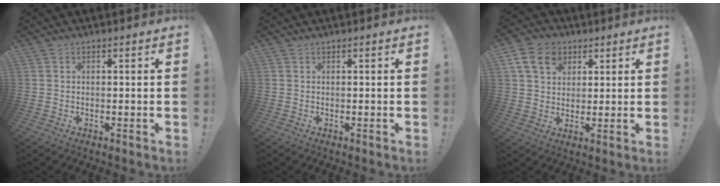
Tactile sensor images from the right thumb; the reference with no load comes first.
{"total": 0.0}
{"total": 10.7, "force": [4.7, 8.0, 5.2], "torque": [-0.080, -0.010, 0.092]}